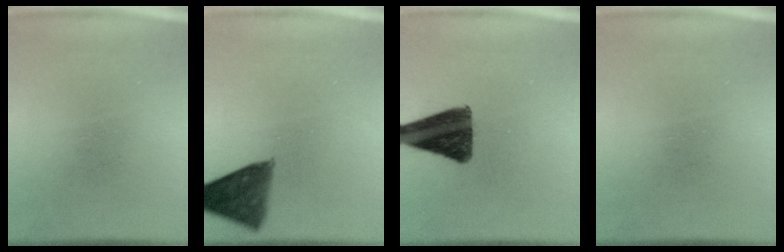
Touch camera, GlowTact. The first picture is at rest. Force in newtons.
{"total": 8.4}
{"total": 12.5}
{"total": 0.0}